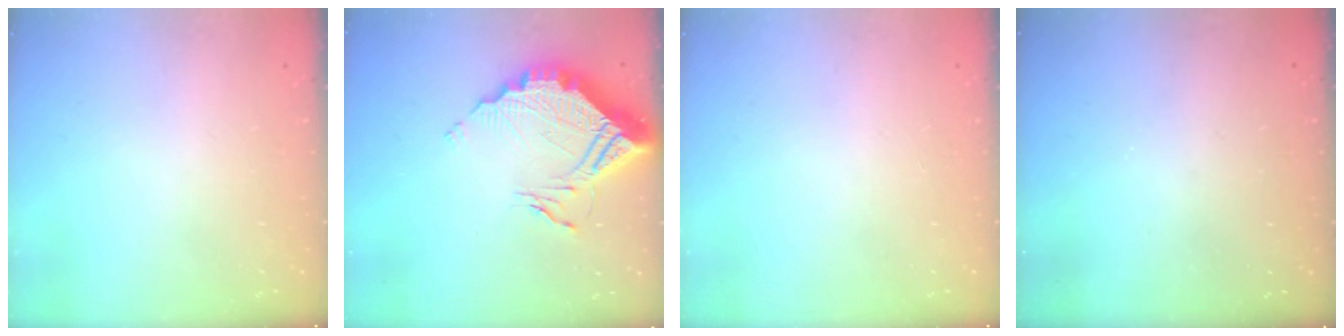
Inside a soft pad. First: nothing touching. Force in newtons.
{"total": 13.4, "press": 13.4, "slide": 1.1}
{"total": 0.0}
{"total": 3.0, "press": 3.0, "slide": 0.2}